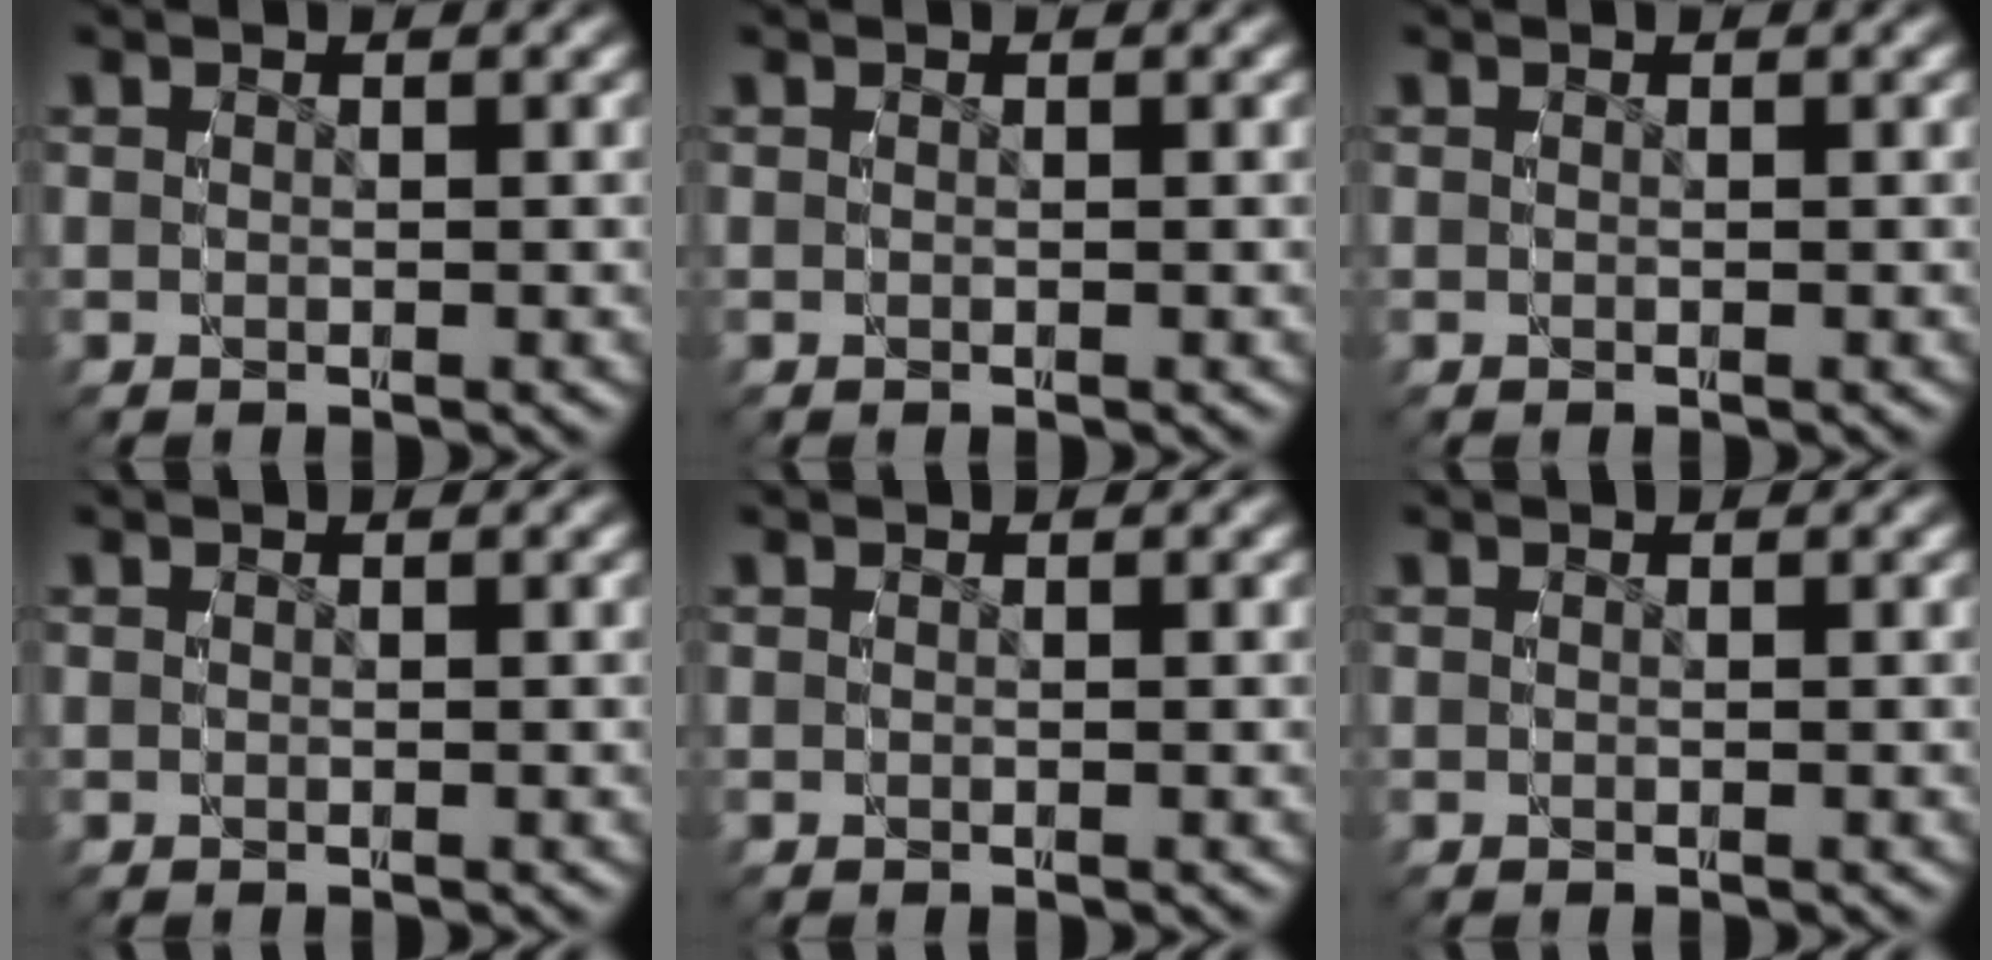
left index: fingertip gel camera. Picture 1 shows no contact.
{"total": 0.0}
{"total": 0.0}
{"total": 0.0}
{"total": 0.0}
{"total": 0.0}